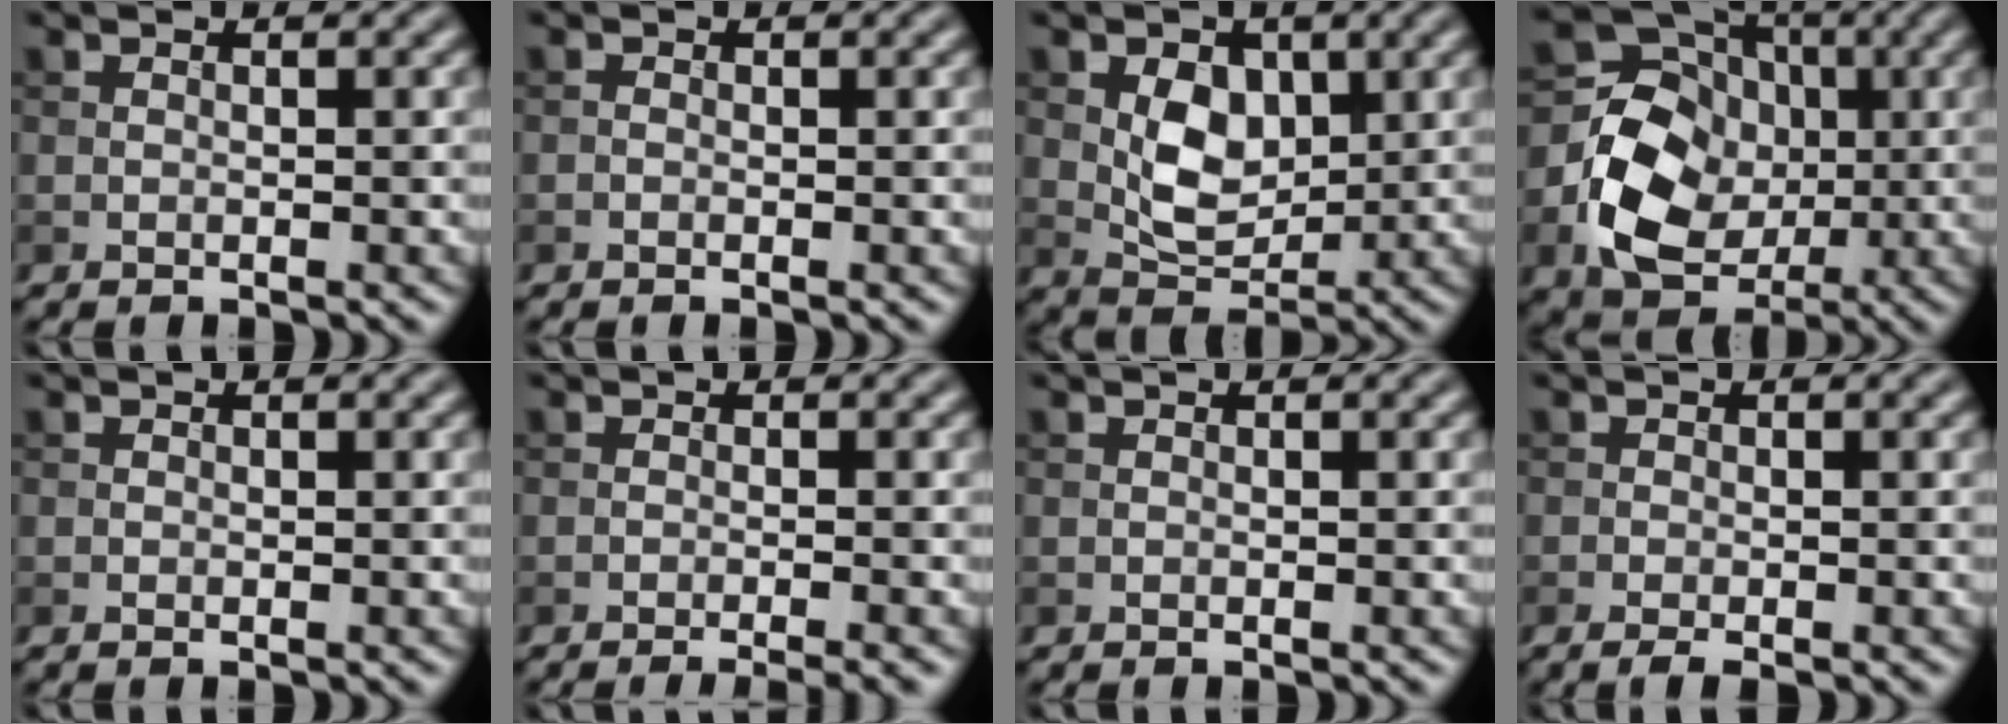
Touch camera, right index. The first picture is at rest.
{"total": 0.0}
{"total": 4.8, "force": [0.8, 3.4, 3.3], "torque": [-0.055, -0.005, 0.014]}
{"total": 11.5, "force": [-2.0, 9.6, 6.0], "torque": [-0.097, -0.018, -0.051]}
{"total": 0.0}
{"total": 2.8, "force": [-1.6, 0.5, 2.2], "torque": [-0.028, 0.000, -0.028]}
{"total": 0.0}
{"total": 1.5, "force": [-0.9, 0.5, 1.1], "torque": [-0.018, -0.001, -0.019]}